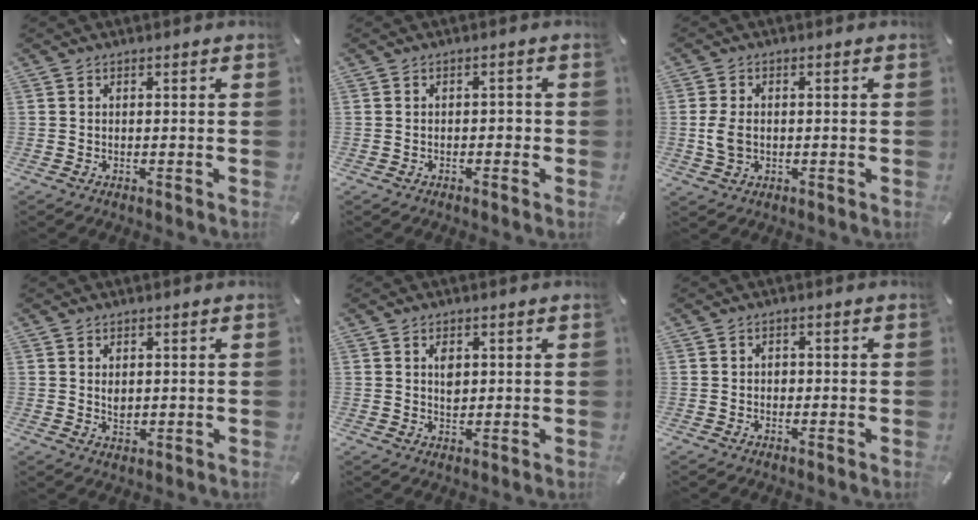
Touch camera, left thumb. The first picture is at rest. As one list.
[{"total": 1.7, "force": [-0.6, 1.0, 1.3], "torque": [-0.026, 0.005, -0.013]}, {"total": 5.0, "force": [-0.3, 3.5, 3.6], "torque": [-0.087, 0.002, -0.009]}, {"total": 2.5, "force": [0.7, 1.8, 1.6], "torque": [-0.026, -0.006, 0.006]}, {"total": 3.0, "force": [0.9, 2.1, 2.0], "torque": [-0.029, -0.002, 0.011]}, {"total": 1.0, "force": [-0.2, 0.9, 0.3], "torque": [-0.008, 0.005, -0.005]}]